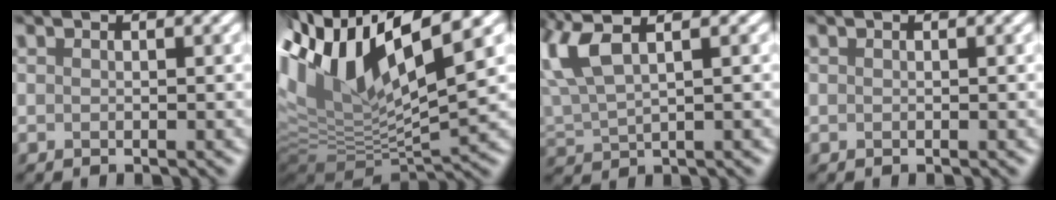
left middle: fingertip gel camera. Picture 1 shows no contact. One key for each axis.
{"total": 13.1, "fx": 4.0, "fy": 4.3, "fz": 11.7, "tx": -0.255, "ty": 0.006, "tz": 0.105}
{"total": 3.9, "fx": 1.6, "fy": 1.2, "fz": 3.4, "tx": -0.109, "ty": 0.010, "tz": 0.056}
{"total": 0.0}